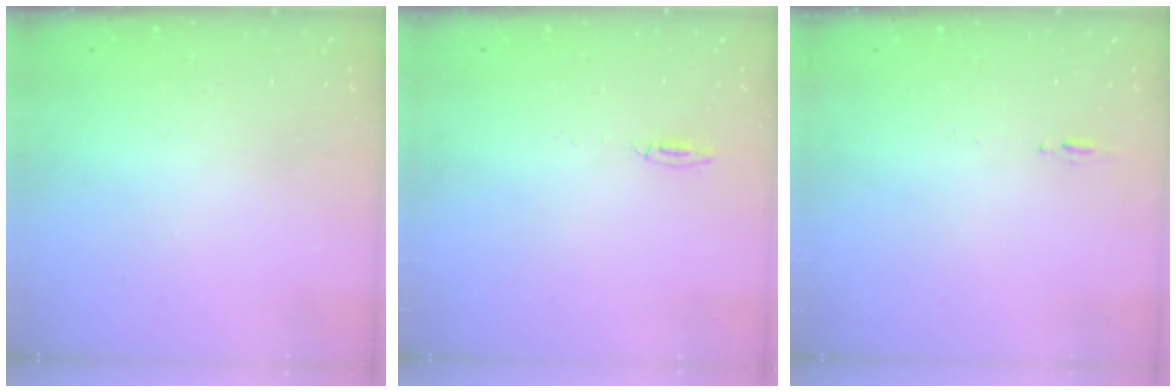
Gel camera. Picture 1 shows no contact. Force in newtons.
{"total": 5.2, "press": 4.1, "slide": 3.2}
{"total": 6.0, "press": 5.7, "slide": 1.9}